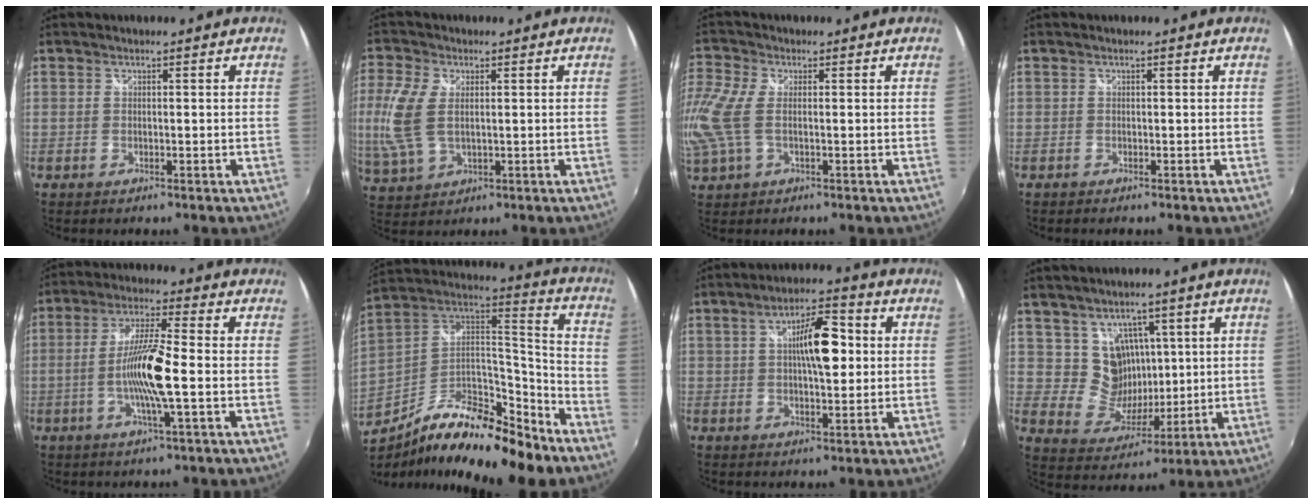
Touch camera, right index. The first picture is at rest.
{"total": 10.2, "force": [1.0, 5.8, 8.4], "torque": [-0.194, 0.003, 0.025]}
{"total": 8.5, "force": [-0.5, 4.2, 7.4], "torque": [-0.179, 0.004, -0.011]}
{"total": 1.8, "force": [0.0, -1.7, -0.7], "torque": [0.017, -0.011, -0.002]}
{"total": 10.4, "force": [-2.3, 0.5, 10.1], "torque": [-0.201, 0.000, -0.046]}
{"total": 22.0, "force": [-15.0, 5.5, 15.2], "torque": [-0.258, -0.015, -0.253]}
{"total": 8.2, "force": [1.7, 1.4, 7.9], "torque": [-0.118, 0.006, 0.029]}
{"total": 8.7, "force": [3.4, 7.7, 2.2], "torque": [-0.040, 0.002, 0.077]}